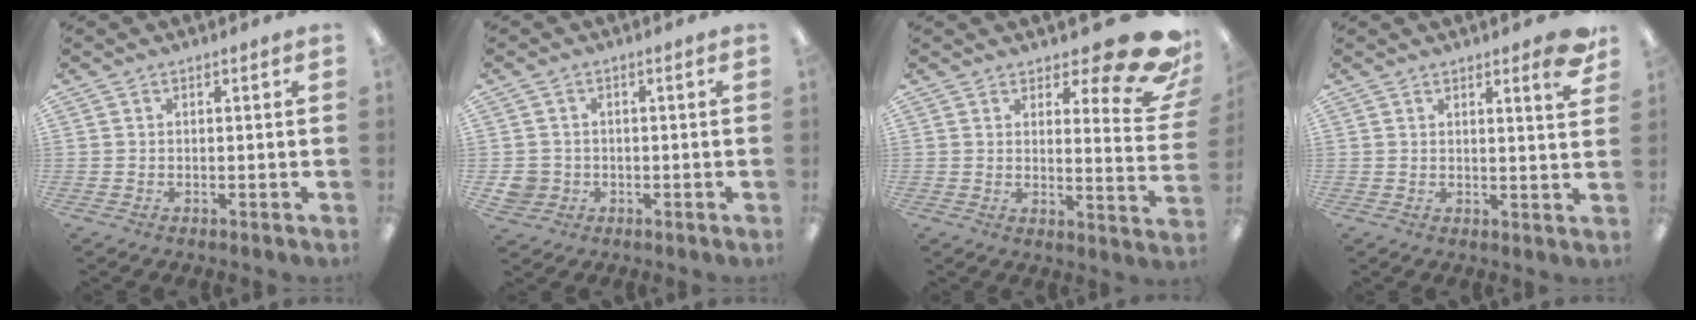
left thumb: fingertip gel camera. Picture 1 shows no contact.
{"total": 4.2, "force": [-0.4, 4.1, 0.8], "torque": [-0.012, 0.008, -0.006]}
{"total": 15.3, "force": [10.9, 4.3, 9.9], "torque": [-0.126, -0.086, 0.181]}
{"total": 5.1, "force": [3.7, 0.7, 3.4], "torque": [-0.044, -0.022, 0.057]}